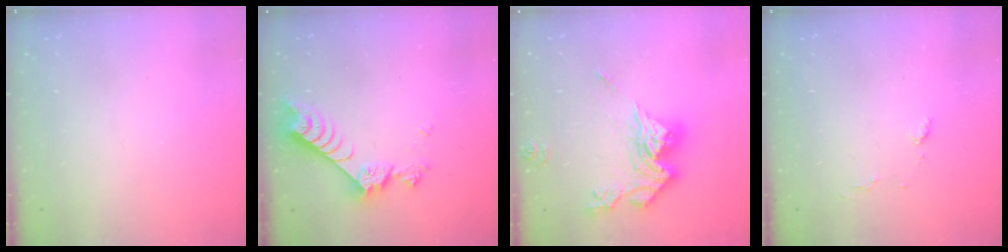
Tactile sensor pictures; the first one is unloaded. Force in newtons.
{"total": 7.6, "press": 7.5, "slide": 1.0}
{"total": 16.4, "press": 16.3, "slide": 1.9}
{"total": 5.4, "press": 5.4, "slide": 0.6}